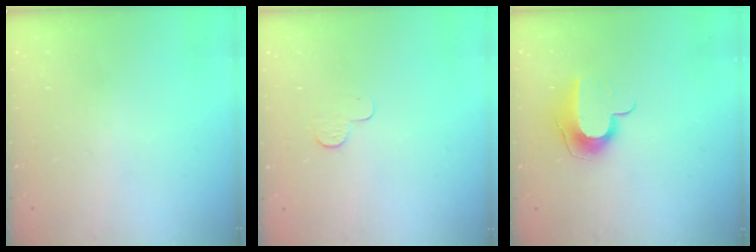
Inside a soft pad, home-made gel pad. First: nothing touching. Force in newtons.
{"total": 3.1, "press": 3.1, "slide": 0.3}
{"total": 9.8, "press": 9.8, "slide": 0.6}